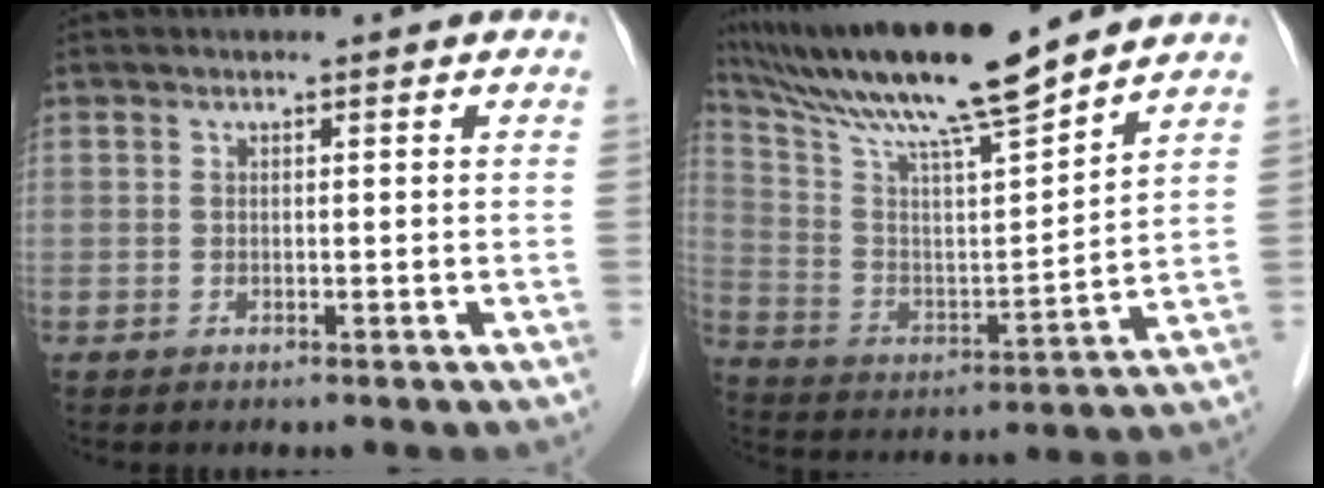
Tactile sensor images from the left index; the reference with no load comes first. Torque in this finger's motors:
{"motor_torque": [0.78, -0.80, 0.48, 0.21]}